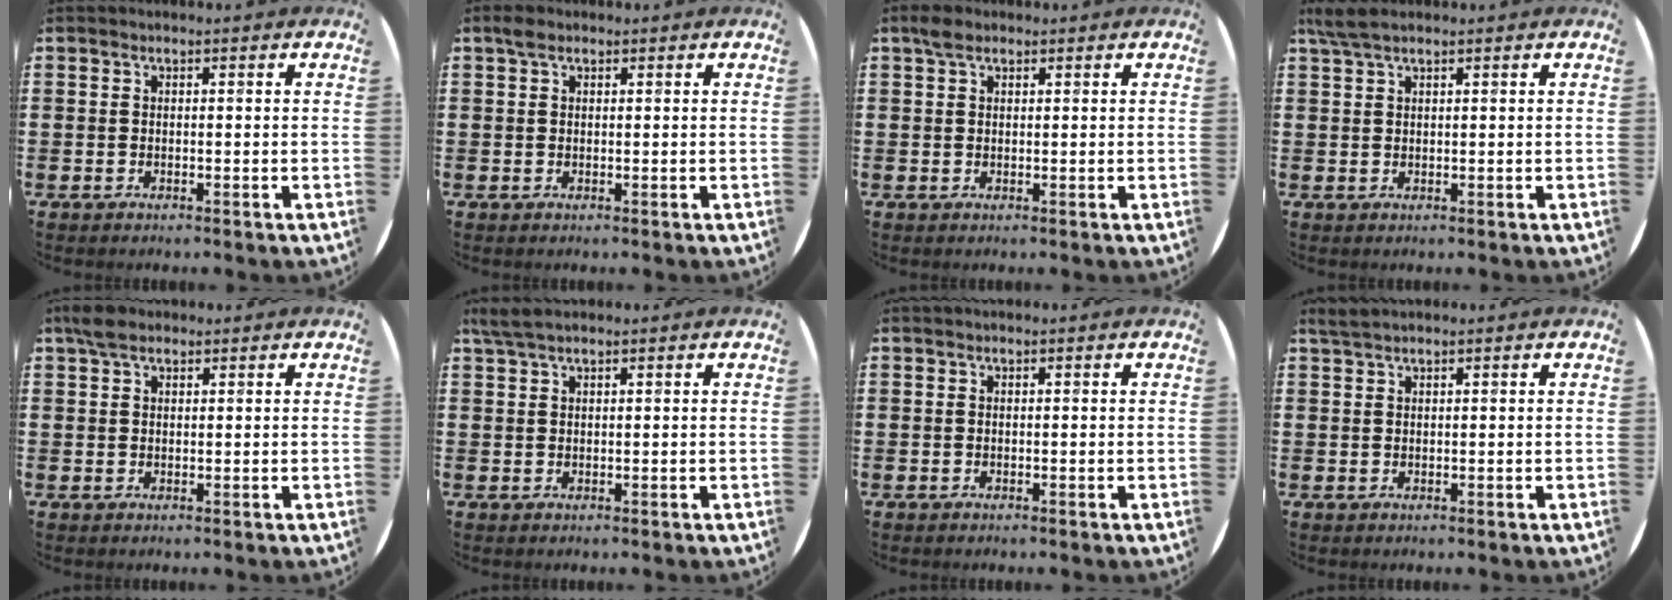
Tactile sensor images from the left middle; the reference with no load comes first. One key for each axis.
{"total": 1.2, "fx": 0.8, "fy": 0.7, "fz": 0.5, "tx": -0.004, "ty": 0.002, "tz": 0.012}
{"total": 1.9, "fx": 1.4, "fy": 0.9, "fz": 0.9, "tx": -0.011, "ty": 0.002, "tz": 0.023}
{"total": 2.5, "fx": 1.9, "fy": 0.5, "fz": 1.6, "tx": -0.035, "ty": 0.005, "tz": 0.034}
{"total": 2.6, "fx": 2.0, "fy": 1.1, "fz": 1.3, "tx": -0.020, "ty": 0.004, "tz": 0.034}
{"total": 2.2, "fx": 1.7, "fy": 0.3, "fz": 1.3, "tx": -0.027, "ty": 0.005, "tz": 0.031}
{"total": 0.0}
{"total": 1.3, "fx": 1.2, "fy": 0.0, "fz": 0.5, "tx": -0.010, "ty": 0.002, "tz": 0.022}